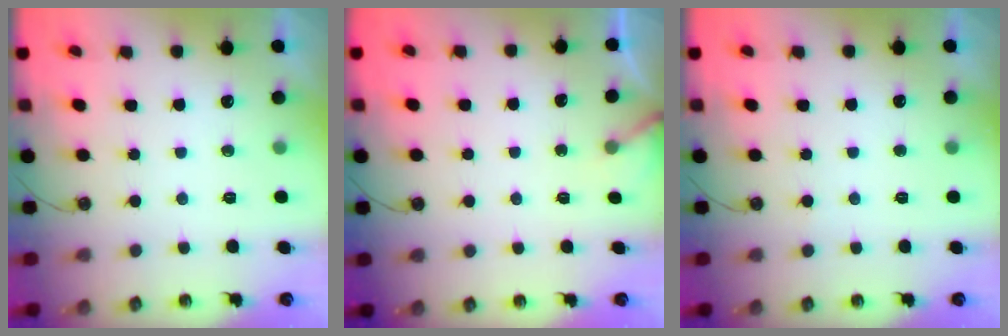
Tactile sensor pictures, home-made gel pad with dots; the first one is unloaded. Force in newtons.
{"total": 3.0, "press": 3.0, "slide": 0.3}
{"total": 3.7, "press": 3.7, "slide": 0.3}